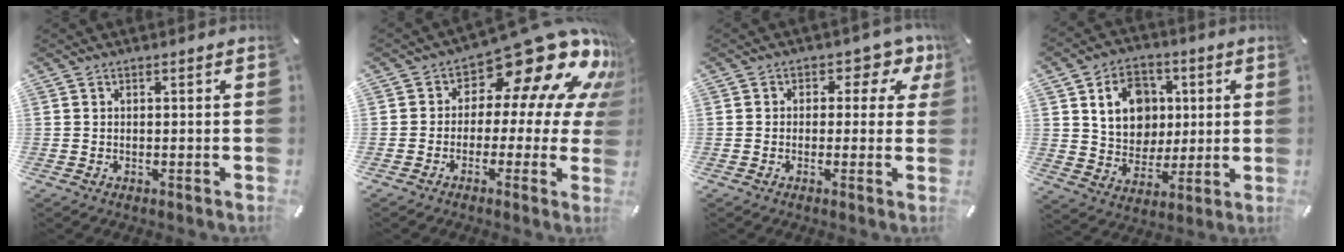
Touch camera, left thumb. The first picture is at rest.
{"total": 17.9, "force": [11.0, 8.0, 11.7], "torque": [-0.166, -0.088, 0.182]}
{"total": 4.8, "force": [0.6, 3.6, 3.0], "torque": [-0.037, -0.006, 0.003]}
{"total": 13.2, "force": [3.5, 11.3, 5.9], "torque": [-0.091, 0.002, 0.072]}